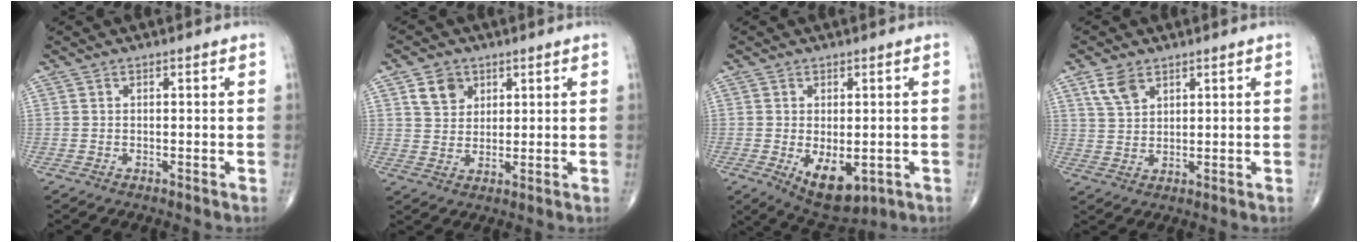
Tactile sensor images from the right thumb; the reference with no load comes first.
{"total": 5.6, "force": [2.7, 4.4, 2.2], "torque": [-0.018, -0.013, 0.050]}
{"total": 9.0, "force": [-2.3, 4.8, 7.2], "torque": [-0.101, -0.011, -0.018]}
{"total": 4.8, "force": [2.9, 2.8, 2.6], "torque": [-0.044, -0.010, 0.063]}